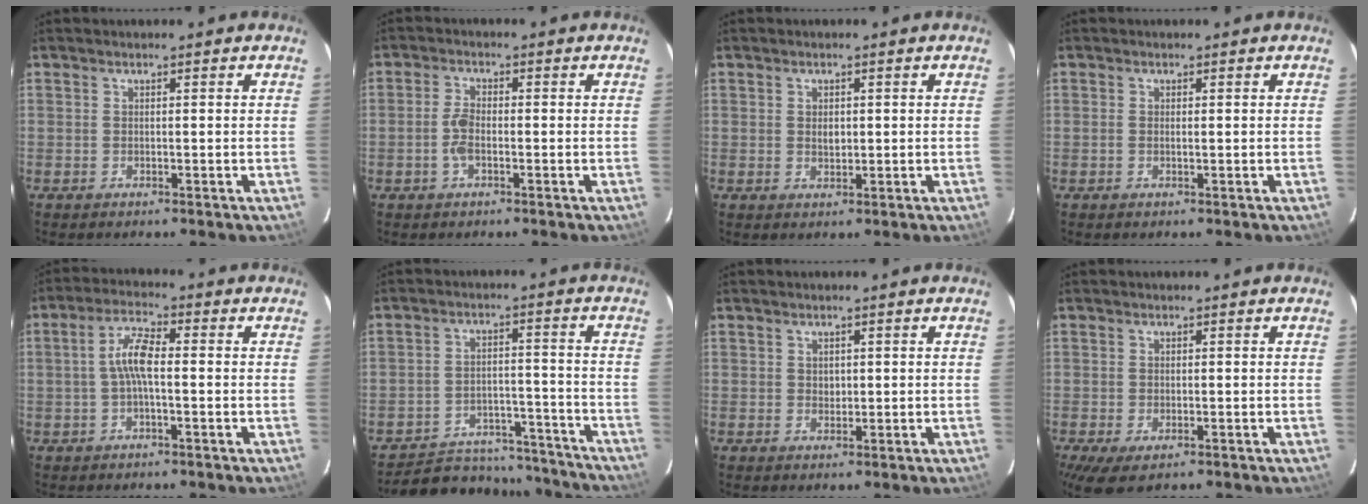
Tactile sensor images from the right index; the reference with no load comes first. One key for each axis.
{"total": 3.5, "fx": -1.1, "fy": 1.5, "fz": 2.9, "tx": -0.068, "ty": 0.003, "tz": -0.022}
{"total": 1.9, "fx": 0.2, "fy": 1.3, "fz": 1.3, "tx": -0.021, "ty": 0.001, "tz": 0.004}
{"total": 0.8, "fx": 0.0, "fy": 0.1, "fz": 0.7, "tx": -0.016, "ty": 0.001, "tz": -0.002}
{"total": 5.6, "fx": -0.5, "fy": 1.4, "fz": 5.4, "tx": -0.112, "ty": 0.015, "tz": -0.011}
{"total": 19.7, "fx": -17.7, "fy": 7.1, "fz": 5.0, "tx": -0.110, "ty": 0.035, "tz": -0.220}
{"total": 1.3, "fx": 0.4, "fy": 1.2, "fz": 0.4, "tx": -0.004, "ty": 0.003, "tz": 0.008}
{"total": 4.8, "fx": -2.4, "fy": 2.3, "fz": 3.5, "tx": -0.069, "ty": -0.023, "tz": -0.034}